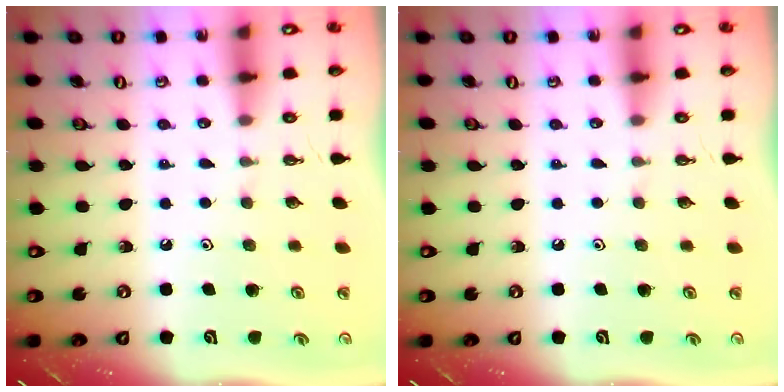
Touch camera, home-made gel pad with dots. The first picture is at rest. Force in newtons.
{"total": 0.0}